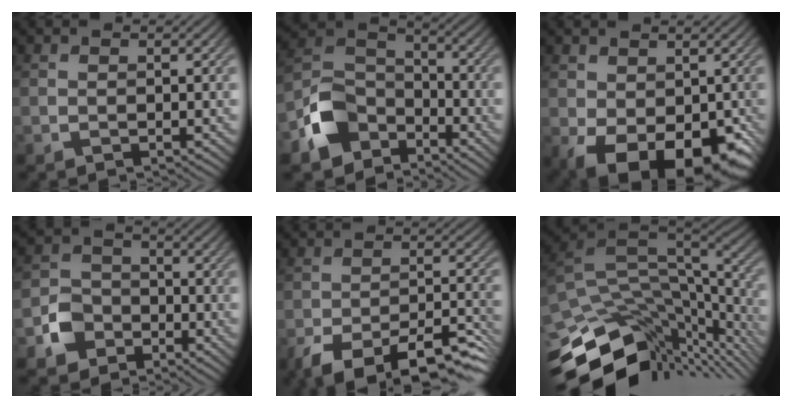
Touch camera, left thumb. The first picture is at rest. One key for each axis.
{"total": 8.9, "fx": -5.5, "fy": 5.8, "fz": 3.9, "tx": -0.083, "ty": -0.006, "tz": -0.131}
{"total": 10.5, "fx": -3.7, "fy": 6.3, "fz": 7.5, "tx": -0.118, "ty": -0.043, "tz": -0.037}
{"total": 5.2, "fx": -2.7, "fy": 4.1, "fz": 1.8, "tx": -0.044, "ty": 0.003, "tz": -0.068}
{"total": 11.1, "fx": -7.5, "fy": 3.9, "fz": 7.1, "tx": -0.107, "ty": -0.006, "tz": -0.131}
{"total": 12.9, "fx": -4.2, "fy": 5.5, "fz": 10.9, "tx": -0.223, "ty": -0.009, "tz": -0.052}